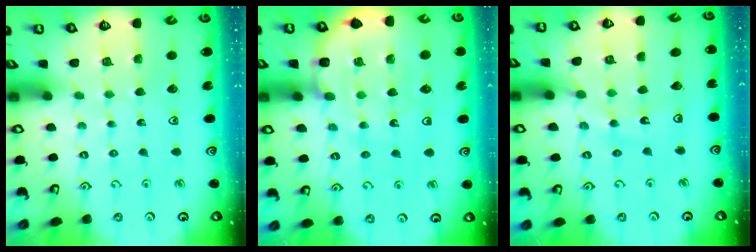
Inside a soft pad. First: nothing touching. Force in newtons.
{"total": 8.5, "press": 8.3, "slide": 1.8}
{"total": 10.3, "press": 10.3, "slide": 1.3}